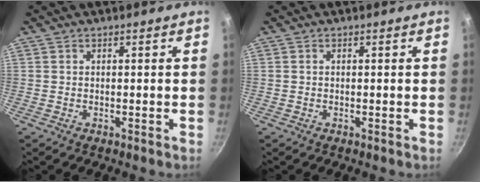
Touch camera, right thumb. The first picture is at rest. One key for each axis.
{"total": 0.0}